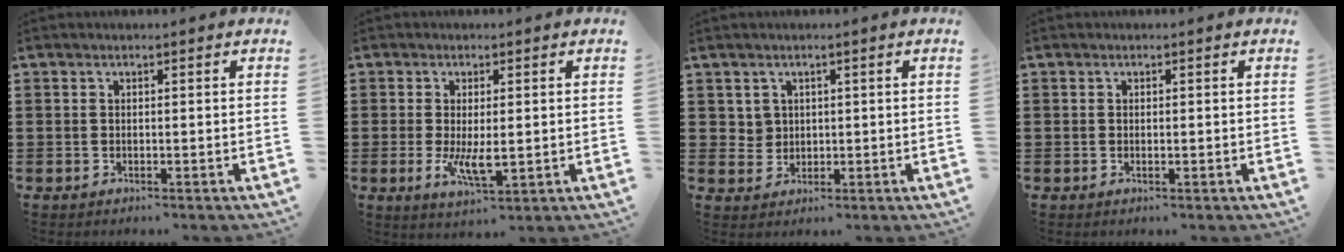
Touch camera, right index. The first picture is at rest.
{"total": 5.3, "force": [-0.6, 2.2, 4.8], "torque": [-0.096, -0.009, -0.014]}
{"total": 2.5, "force": [1.3, 2.1, 0.3], "torque": [-0.015, 0.011, 0.024]}
{"total": 0.0}